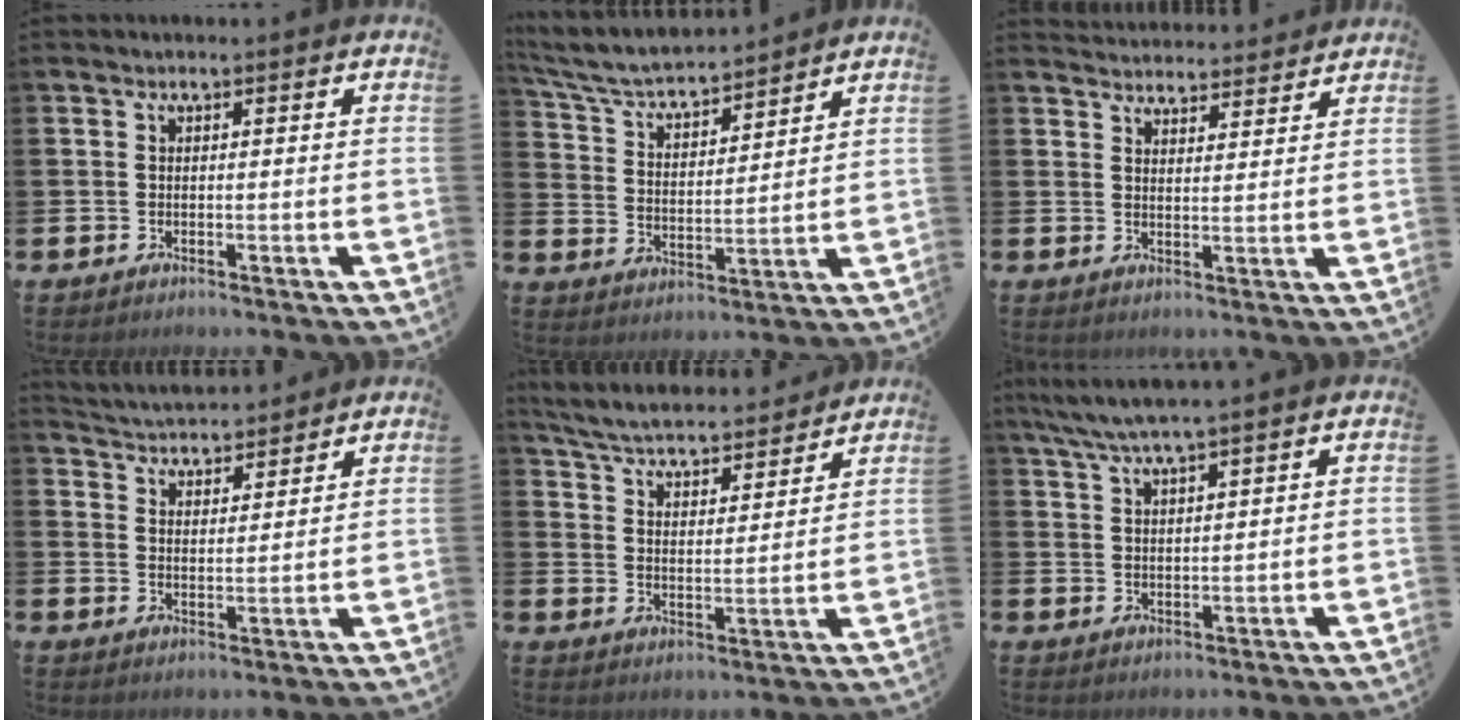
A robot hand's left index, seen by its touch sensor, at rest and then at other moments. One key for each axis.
{"total": 6.0, "fx": 5.6, "fy": 1.1, "fz": 1.8, "tx": -0.065, "ty": -0.041, "tz": 0.094}
{"total": 3.9, "fx": 3.8, "fy": 0.6, "fz": -0.3, "tx": 0.004, "ty": -0.029, "tz": 0.067}
{"total": 4.4, "fx": 4.3, "fy": 0.6, "fz": -0.3, "tx": -0.015, "ty": -0.028, "tz": 0.078}
{"total": 5.4, "fx": 5.3, "fy": 0.7, "fz": 1.1, "tx": -0.043, "ty": -0.045, "tz": 0.086}
{"total": 4.7, "fx": 4.2, "fy": -0.2, "fz": 2.0, "tx": -0.054, "ty": -0.011, "tz": 0.076}